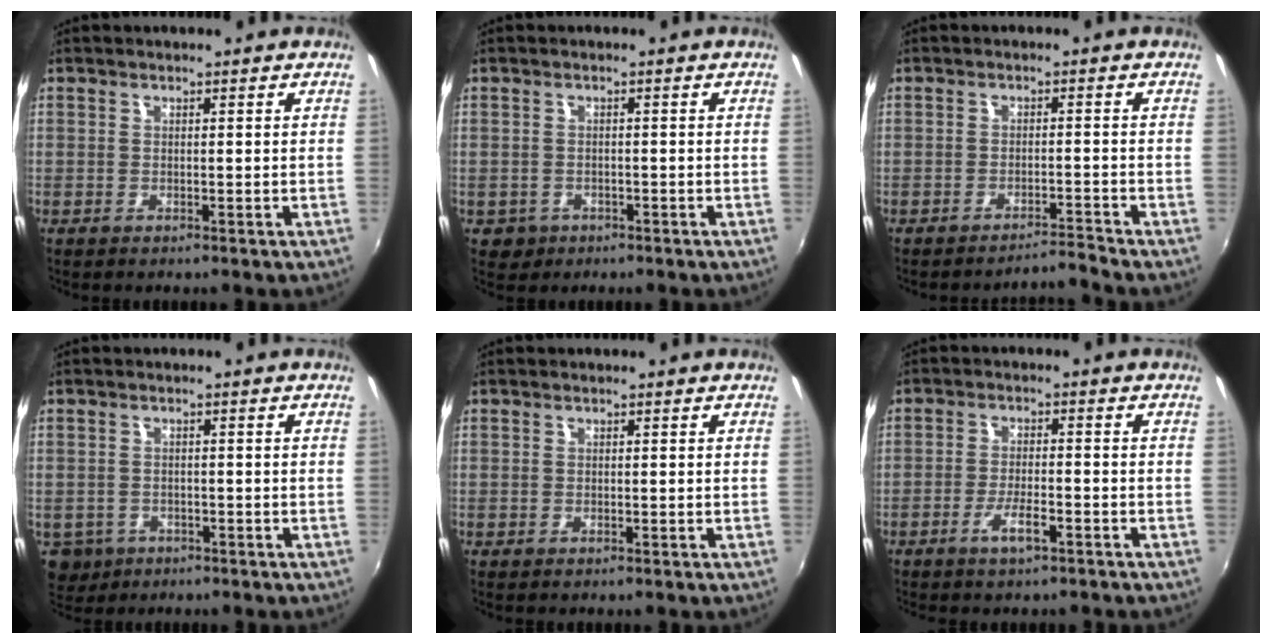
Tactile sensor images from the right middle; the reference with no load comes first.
{"total": 3.4, "force": [-1.3, 3.0, 1.0], "torque": [-0.029, -0.003, -0.013]}
{"total": 3.1, "force": [-2.7, -1.3, -0.6], "torque": [0.005, 0.004, -0.044]}
{"total": 5.4, "force": [-2.4, 4.5, 1.8], "torque": [-0.045, -0.008, -0.031]}
{"total": 0.0}
{"total": 4.3, "force": [-2.9, 1.0, 3.1], "torque": [-0.069, -0.004, -0.051]}